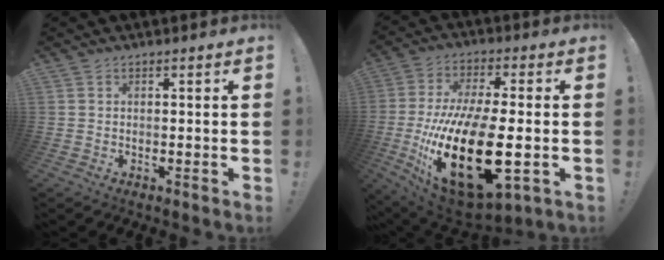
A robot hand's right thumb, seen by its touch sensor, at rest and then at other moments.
{"total": 28.0, "force": [-5.5, 12.1, 24.6], "torque": [-0.468, 0.006, -0.075]}